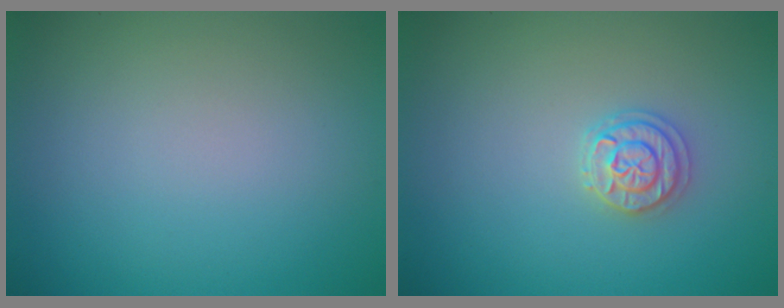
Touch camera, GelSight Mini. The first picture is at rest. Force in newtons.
{"total": 2.1, "press": 2.1, "slide": 0.5}